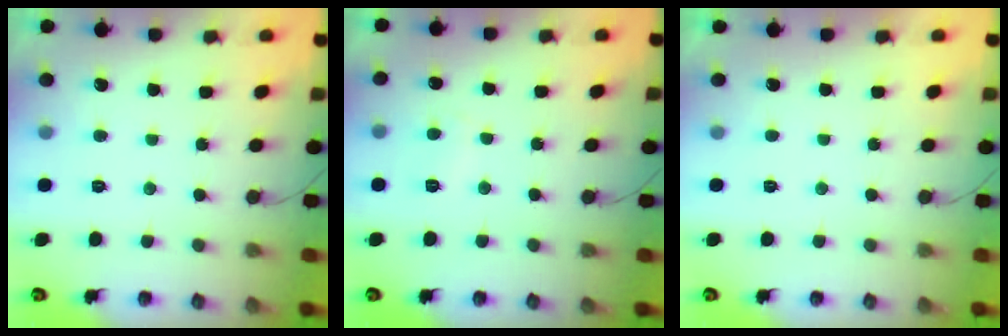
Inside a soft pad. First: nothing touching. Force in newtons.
{"total": 2.6, "press": 2.5, "slide": 0.7}
{"total": 2.3, "press": 2.3, "slide": 0.3}